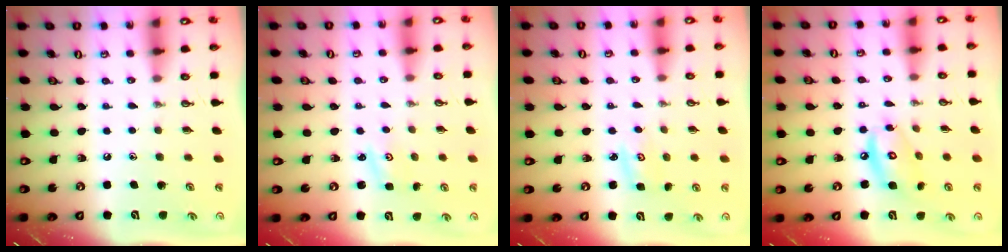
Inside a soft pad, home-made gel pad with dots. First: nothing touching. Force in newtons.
{"total": 1.7, "press": 1.6, "slide": 0.3}
{"total": 2.6, "press": 2.6, "slide": 0.3}
{"total": 10.0, "press": 10.0, "slide": 0.7}